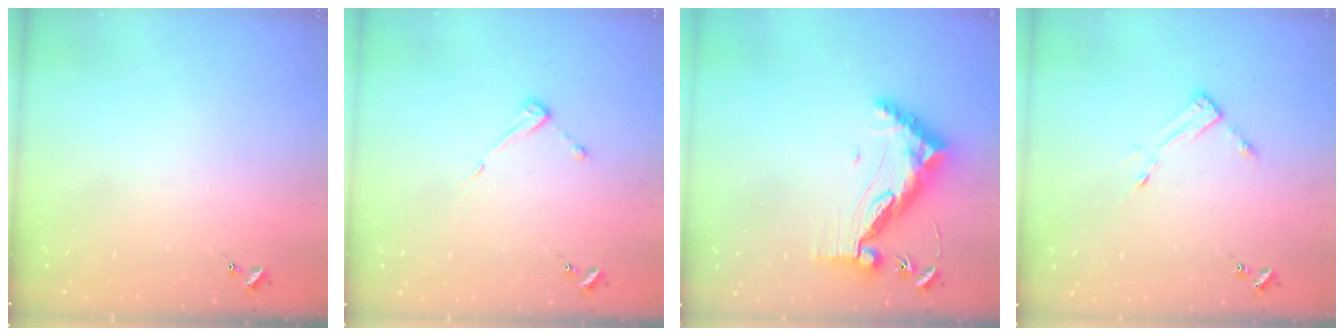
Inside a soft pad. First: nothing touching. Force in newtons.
{"total": 4.7, "press": 4.7, "slide": 0.4}
{"total": 13.4, "press": 13.3, "slide": 1.4}
{"total": 3.5, "press": 3.4, "slide": 0.3}